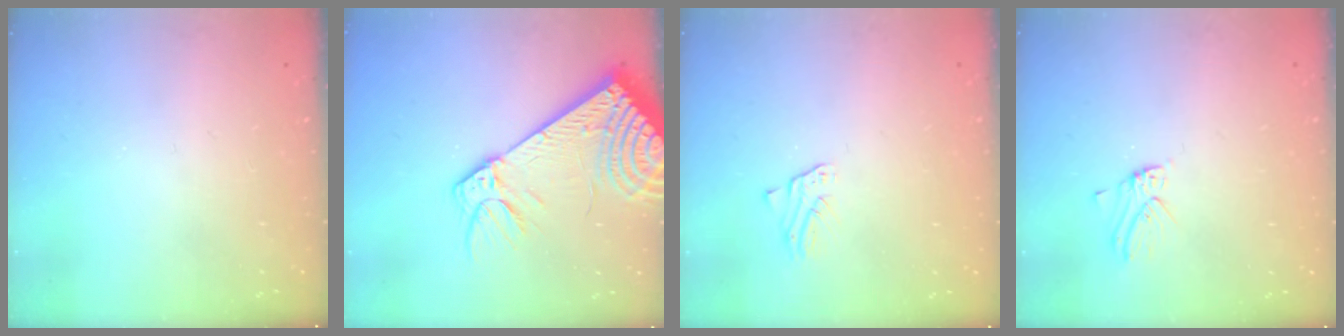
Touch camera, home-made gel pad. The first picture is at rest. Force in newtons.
{"total": 16.8, "press": 16.4, "slide": 3.4}
{"total": 1.5, "press": 1.5, "slide": 0.1}
{"total": 2.2, "press": 2.2, "slide": 0.3}